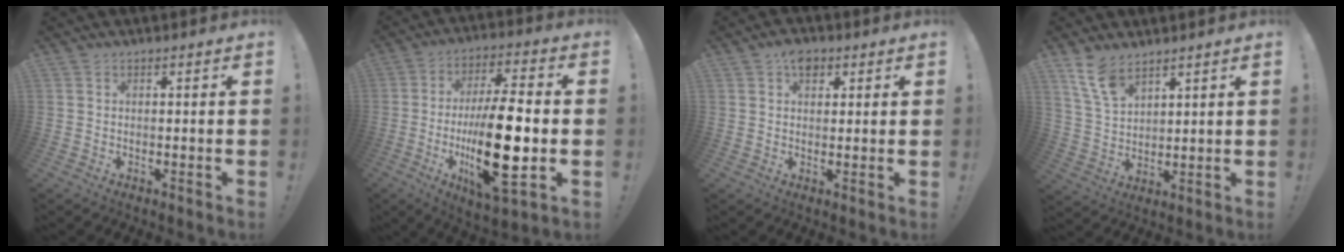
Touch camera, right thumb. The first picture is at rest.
{"total": 22.1, "force": [-3.6, 7.3, 20.5], "torque": [-0.372, 0.004, -0.058]}
{"total": 4.9, "force": [2.5, 3.2, 2.7], "torque": [-0.027, -0.003, 0.041]}
{"total": 10.0, "force": [7.0, 5.4, 4.7], "torque": [-0.089, -0.034, 0.138]}